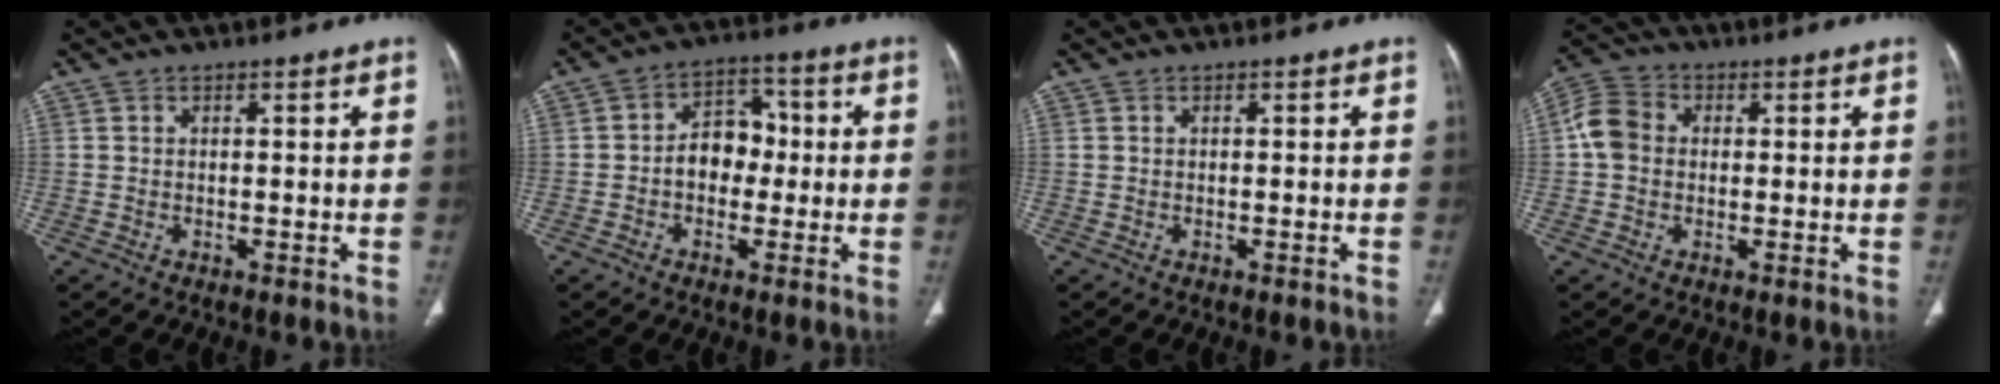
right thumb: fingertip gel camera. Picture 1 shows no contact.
{"total": 8.0, "force": [-0.7, 6.1, 5.1], "torque": [-0.044, 0.030, -0.022]}
{"total": 0.0}
{"total": 6.6, "force": [0.3, 5.4, 3.7], "torque": [-0.069, 0.018, -0.004]}